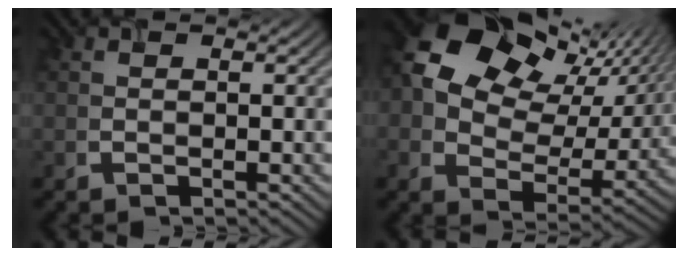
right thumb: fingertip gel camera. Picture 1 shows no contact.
{"total": 16.3, "force": [7.5, 10.5, 9.9], "torque": [-0.199, 0.025, 0.132]}